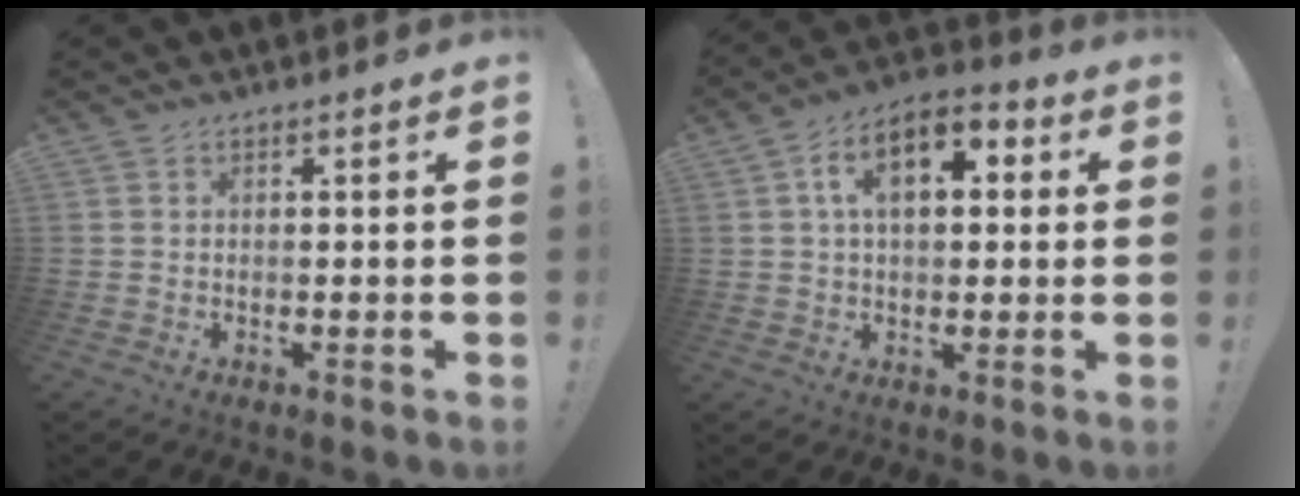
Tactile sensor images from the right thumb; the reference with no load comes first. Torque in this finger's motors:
{"motor_torque": [1.35, 1.61, 0.52, 0.48, 0.40]}